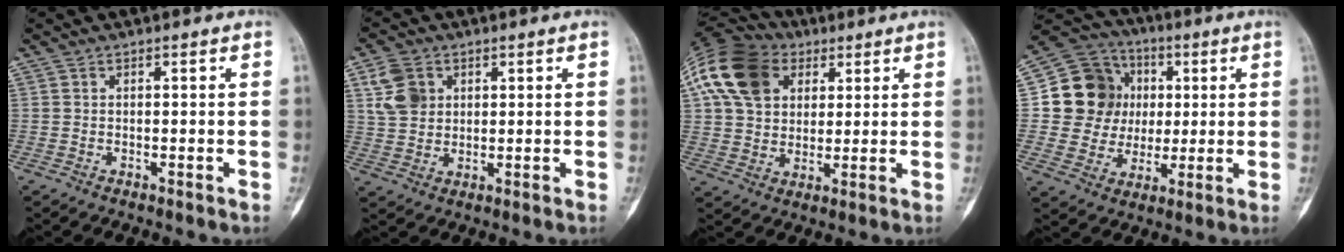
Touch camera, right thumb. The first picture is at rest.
{"total": 6.7, "force": [2.5, 5.1, 3.5], "torque": [-0.052, -0.001, 0.051]}
{"total": 15.9, "force": [6.0, 11.3, 9.4], "torque": [-0.176, 0.006, 0.105]}
{"total": 14.0, "force": [2.2, 12.8, 5.3], "torque": [-0.055, 0.014, 0.044]}